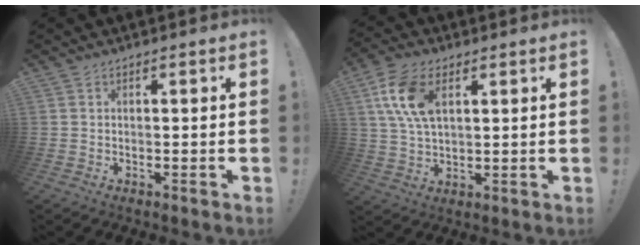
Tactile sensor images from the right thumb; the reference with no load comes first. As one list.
[{"total": 12.4, "force": [4.7, 7.1, 9.1], "torque": [-0.182, -0.004, 0.087]}]